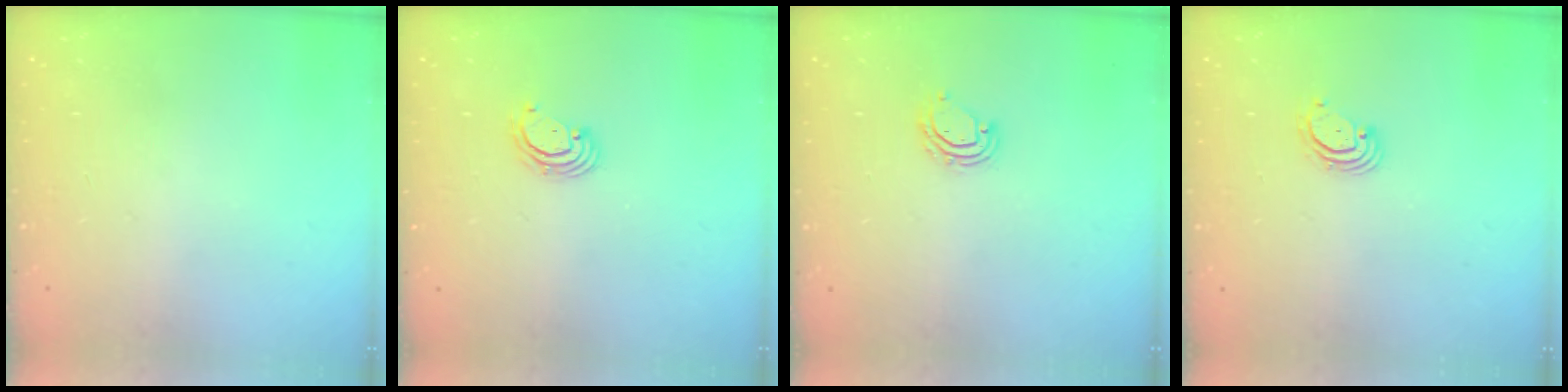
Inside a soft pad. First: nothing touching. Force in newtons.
{"total": 2.4, "press": 2.4, "slide": 0.2}
{"total": 5.2, "press": 5.2, "slide": 0.4}
{"total": 3.0, "press": 3.0, "slide": 0.3}